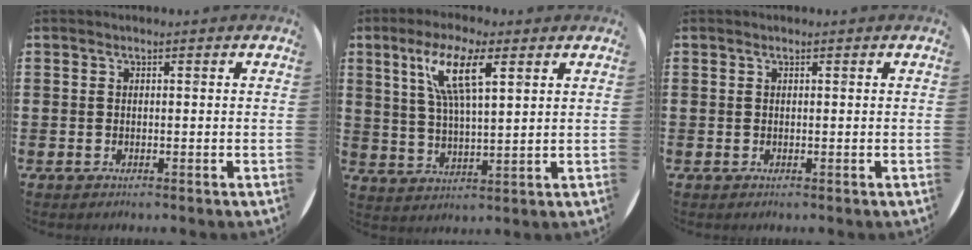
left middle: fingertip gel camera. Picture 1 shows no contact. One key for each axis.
{"total": 9.1, "fx": 5.0, "fy": 2.3, "fz": 7.2, "tx": -0.156, "ty": 0.005, "tz": 0.086}
{"total": 0.0}